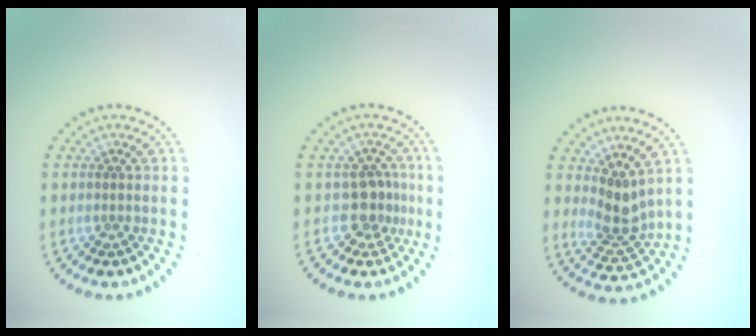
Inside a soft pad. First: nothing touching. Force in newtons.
{"total": 2.3, "press": 1.9, "slide": 1.3}
{"total": 3.0, "press": 2.2, "slide": 1.9}